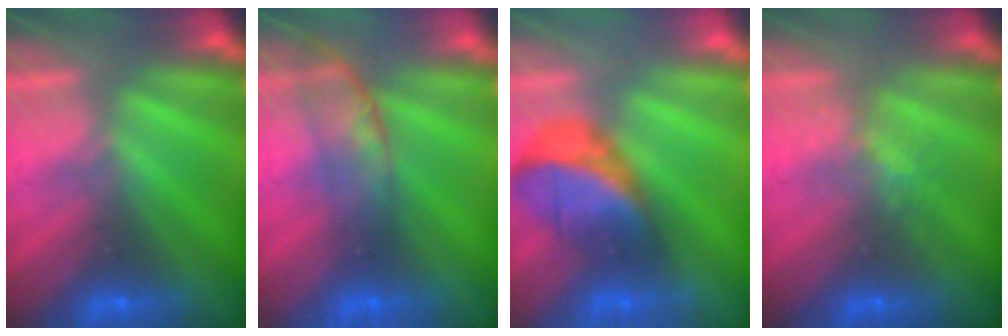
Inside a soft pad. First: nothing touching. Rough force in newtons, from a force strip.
{"total": 2.7}
{"total": 2.9}
{"total": 2.2}